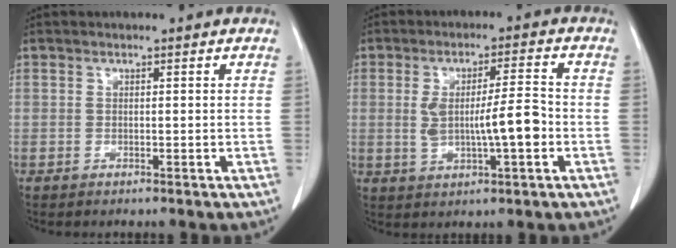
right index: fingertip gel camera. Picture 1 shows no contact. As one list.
[{"total": 7.6, "force": [-0.9, 1.2, 7.5], "torque": [-0.133, 0.007, -0.007]}]